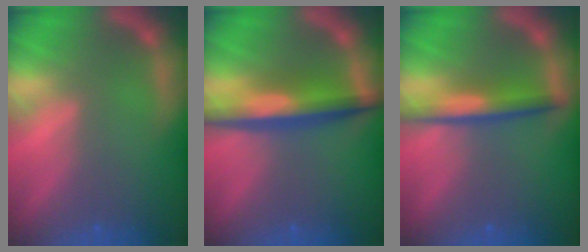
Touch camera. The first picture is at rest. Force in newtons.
{"total": 6.0}
{"total": 4.0}